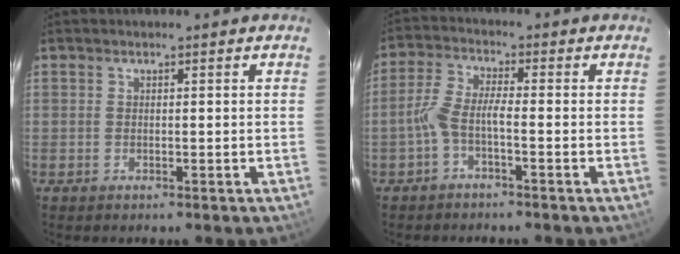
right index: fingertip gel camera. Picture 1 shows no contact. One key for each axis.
{"total": 4.4, "fx": -1.9, "fy": 0.7, "fz": 3.9, "tx": -0.093, "ty": 0.010, "tz": -0.039}